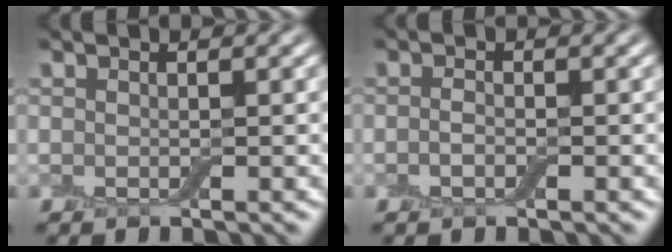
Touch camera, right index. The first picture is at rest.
{"total": 1.1, "force": [-0.3, 0.6, 0.8], "torque": [-0.020, 0.000, -0.009]}